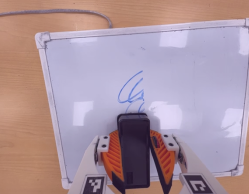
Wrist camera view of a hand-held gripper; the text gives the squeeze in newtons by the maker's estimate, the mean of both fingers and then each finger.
{"total": 8.6, "left": 8.4, "right": 8.8}